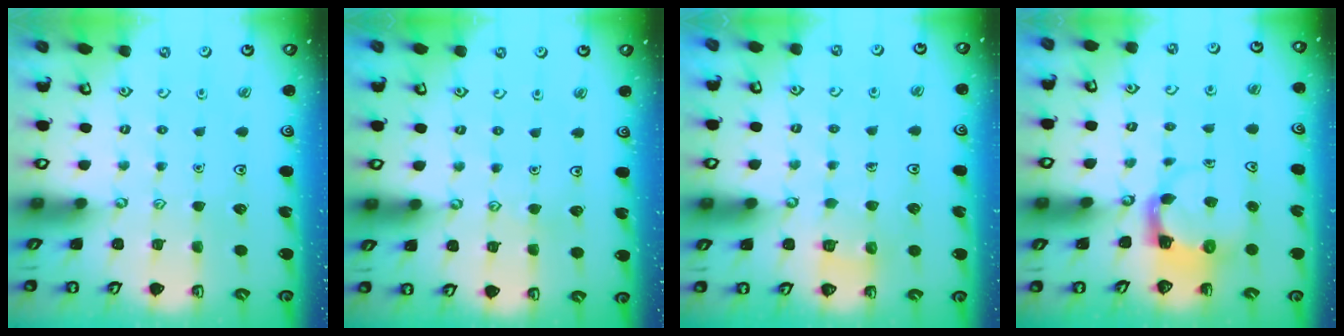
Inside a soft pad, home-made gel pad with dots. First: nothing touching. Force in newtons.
{"total": 3.4, "press": 3.4, "slide": 0.3}
{"total": 2.6, "press": 2.6, "slide": 0.1}
{"total": 3.9, "press": 3.8, "slide": 0.7}